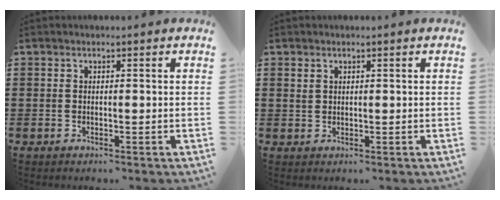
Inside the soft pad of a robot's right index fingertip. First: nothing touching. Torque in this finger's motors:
{"motor_torque": [-0.68, 0.99, -0.01, -0.01]}